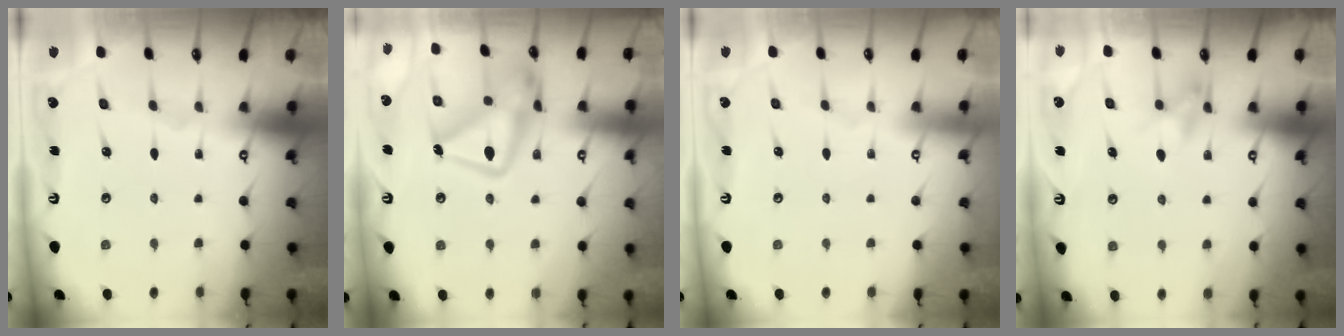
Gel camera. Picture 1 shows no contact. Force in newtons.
{"total": 17.8, "press": 17.7, "slide": 1.7}
{"total": 3.9, "press": 3.9, "slide": 0.1}
{"total": 7.0, "press": 6.9, "slide": 1.0}